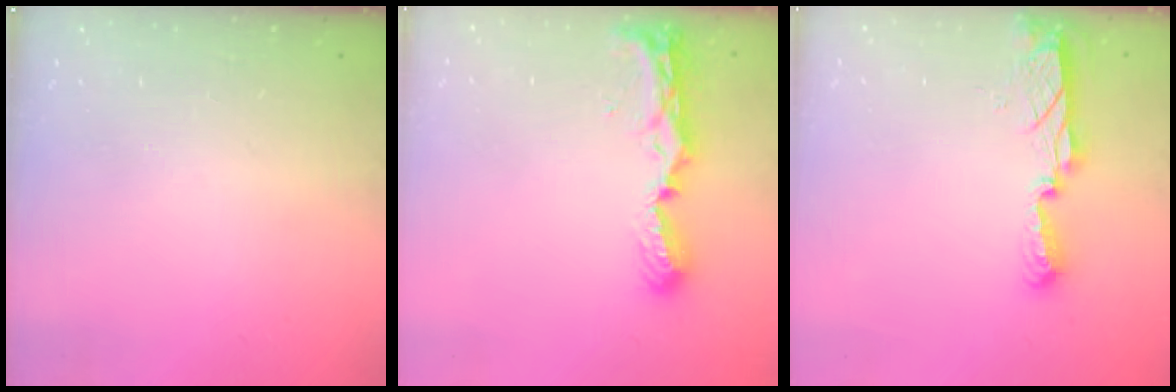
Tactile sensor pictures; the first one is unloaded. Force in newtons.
{"total": 8.3, "press": 8.3, "slide": 0.6}
{"total": 7.8, "press": 7.7, "slide": 0.3}